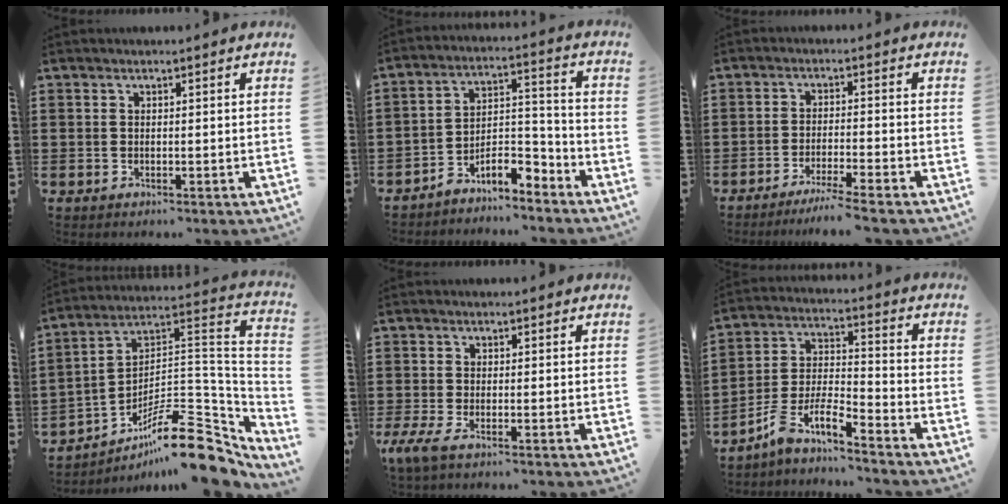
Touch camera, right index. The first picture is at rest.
{"total": 6.9, "force": [-5.7, 1.9, 3.3], "torque": [-0.054, 0.012, -0.110]}
{"total": 3.9, "force": [-3.5, -0.7, 1.5], "torque": [-0.032, -0.010, -0.070]}
{"total": 15.3, "force": [-10.3, 4.4, 10.5], "torque": [-0.142, 0.036, -0.181]}
{"total": 2.1, "force": [-0.9, 0.3, 1.9], "torque": [-0.057, -0.011, -0.022]}
{"total": 6.9, "force": [-5.4, 1.2, 4.2], "torque": [-0.108, -0.021, -0.112]}